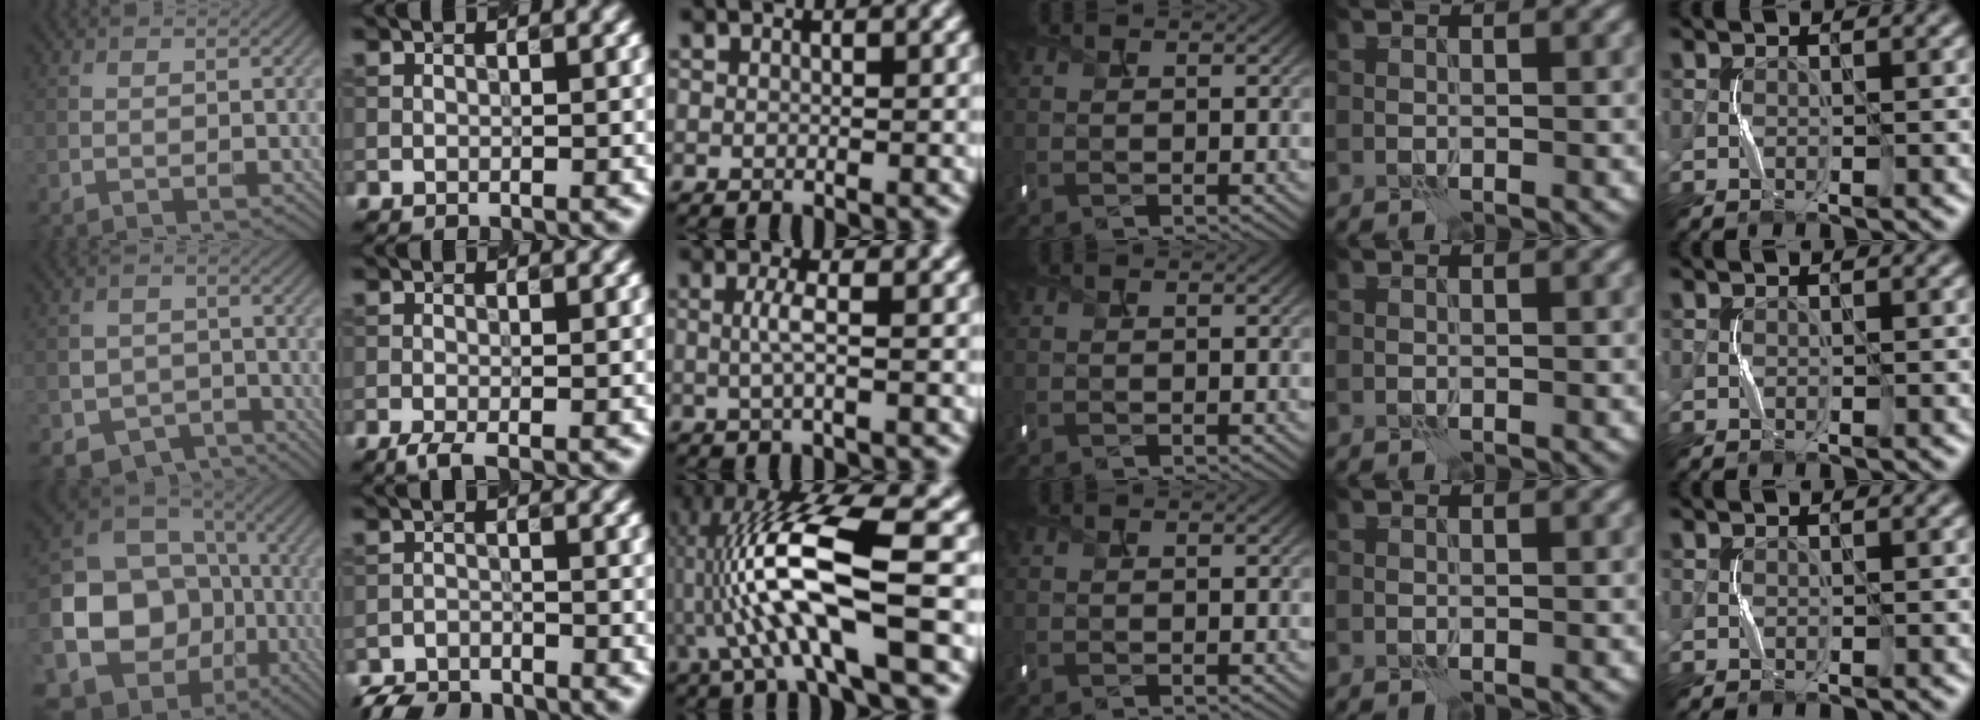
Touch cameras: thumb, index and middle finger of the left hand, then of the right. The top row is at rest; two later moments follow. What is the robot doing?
{"motion": "shake", "object": "handbell"}